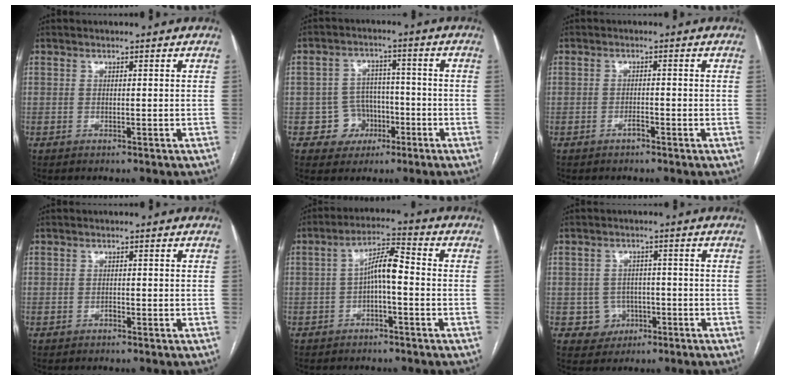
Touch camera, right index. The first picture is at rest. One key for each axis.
{"total": 6.2, "fx": -2.4, "fy": 5.7, "fz": 0.5, "tx": 0.006, "ty": 0.018, "tz": -0.031}
{"total": 1.4, "fx": -1.0, "fy": 0.5, "fz": 0.8, "tx": -0.010, "ty": 0.003, "tz": -0.017}
{"total": 0.7, "fx": -0.4, "fy": 0.5, "fz": 0.2, "tx": -0.002, "ty": 0.003, "tz": -0.008}
{"total": 6.0, "fx": -0.6, "fy": 1.5, "fz": 5.8, "tx": -0.104, "ty": 0.027, "tz": -0.014}
{"total": 4.5, "fx": -1.3, "fy": 4.4, "fz": 0.2, "tx": 0.010, "ty": 0.015, "tz": -0.012}